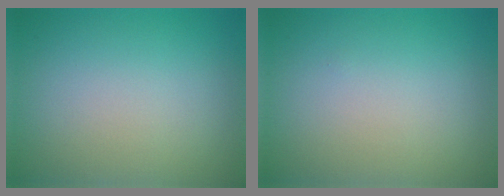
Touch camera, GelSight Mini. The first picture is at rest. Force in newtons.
{"total": 0.0}